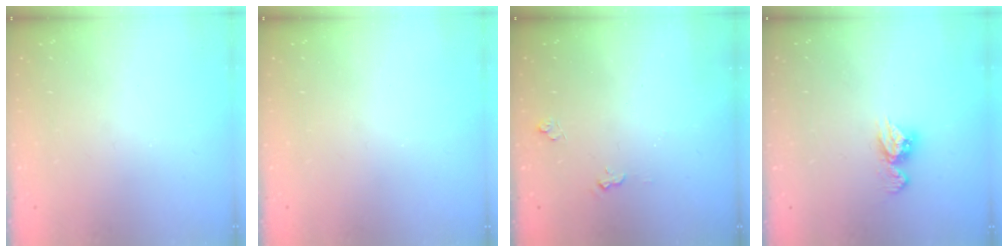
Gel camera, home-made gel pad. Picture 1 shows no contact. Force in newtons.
{"total": 0.0}
{"total": 4.7, "press": 4.7, "slide": 0.5}
{"total": 7.8, "press": 7.8, "slide": 0.6}